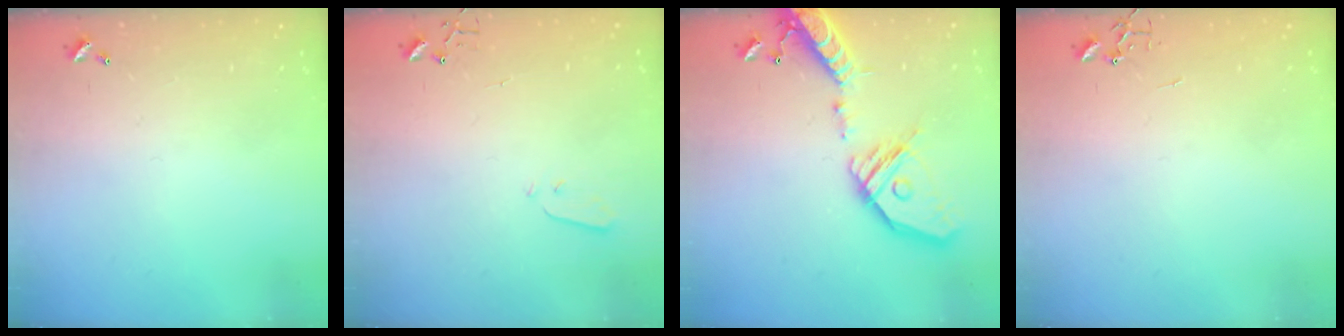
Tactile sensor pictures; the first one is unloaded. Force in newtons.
{"total": 2.9, "press": 2.9, "slide": 0.1}
{"total": 22.8, "press": 22.4, "slide": 4.1}
{"total": 0.0}